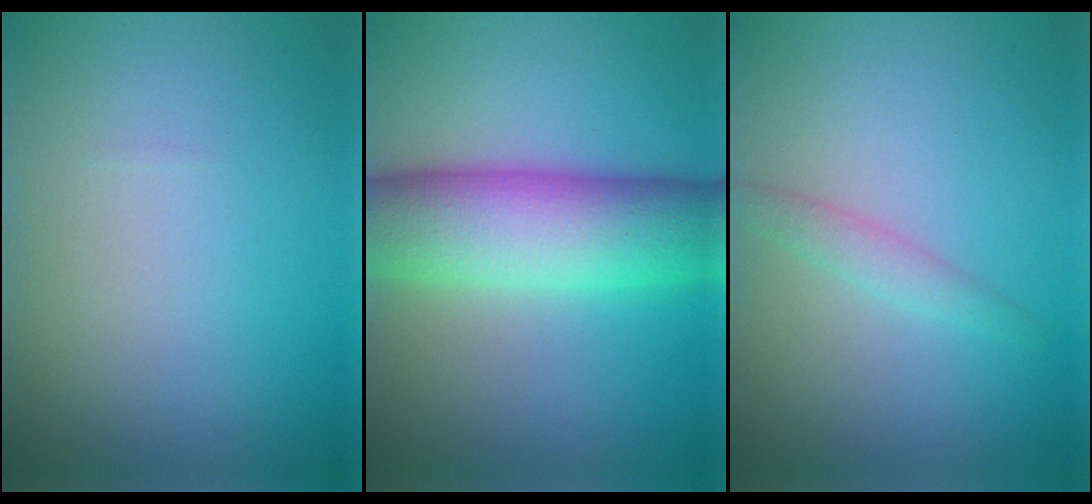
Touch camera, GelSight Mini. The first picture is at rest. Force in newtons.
{"total": 10.1, "press": 10.1, "slide": 0.2}
{"total": 1.4, "press": 1.4, "slide": 0.1}